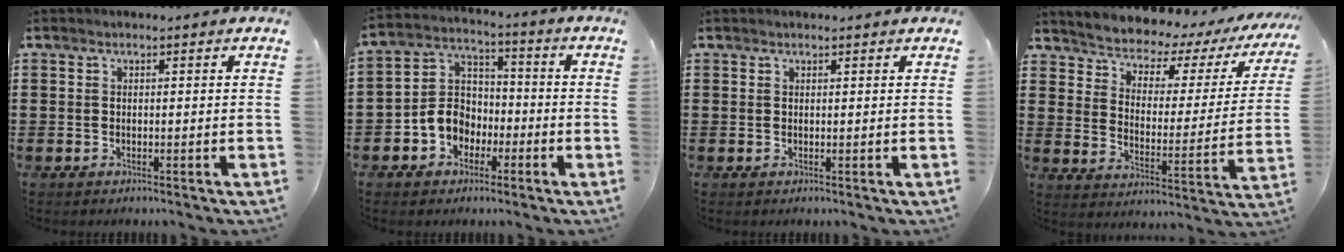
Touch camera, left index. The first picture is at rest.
{"total": 7.0, "force": [-2.9, 5.9, 2.4], "torque": [-0.076, 0.014, -0.060]}
{"total": 0.5, "force": [0.5, 0.1, 0.1], "torque": [-0.004, 0.000, 0.010]}
{"total": 3.5, "force": [3.4, 0.7, 0.3], "torque": [-0.033, -0.043, 0.047]}